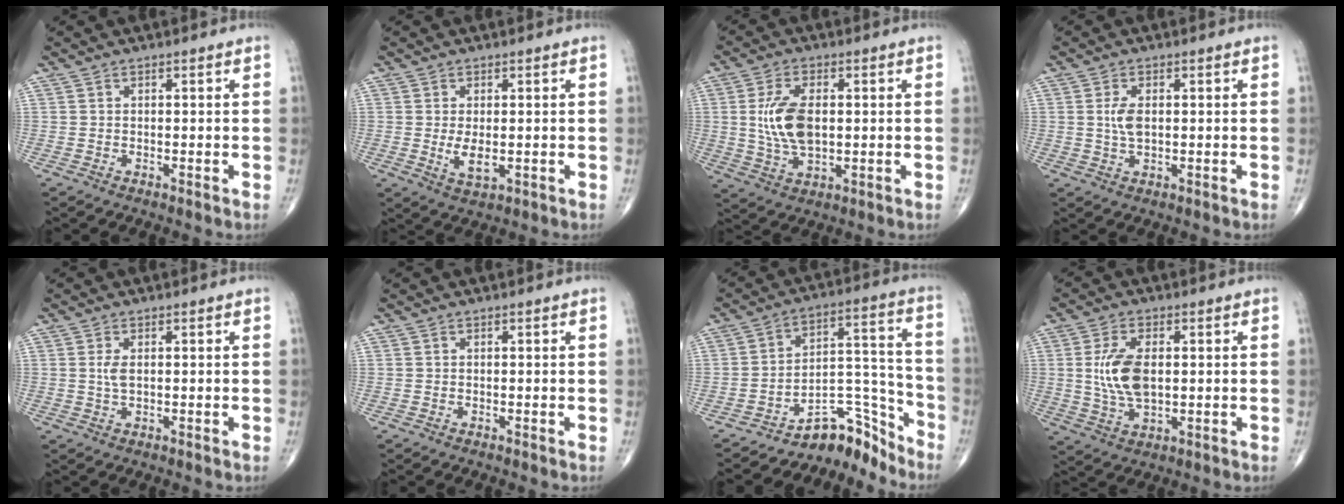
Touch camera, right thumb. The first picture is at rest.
{"total": 3.9, "force": [-0.3, 1.9, 3.4], "torque": [-0.062, -0.011, -0.002]}
{"total": 9.9, "force": [0.8, 5.2, 8.4], "torque": [-0.168, -0.006, 0.022]}
{"total": 3.6, "force": [0.4, 1.8, 3.1], "torque": [-0.068, -0.003, 0.009]}
{"total": 2.2, "force": [0.3, 1.0, 1.9], "torque": [-0.044, -0.001, 0.008]}
{"total": 0.0}
{"total": 10.7, "force": [-9.6, 4.2, 2.1], "torque": [0.004, 0.142, -0.161]}
{"total": 9.3, "force": [0.8, 4.8, 7.9], "torque": [-0.162, -0.006, 0.022]}